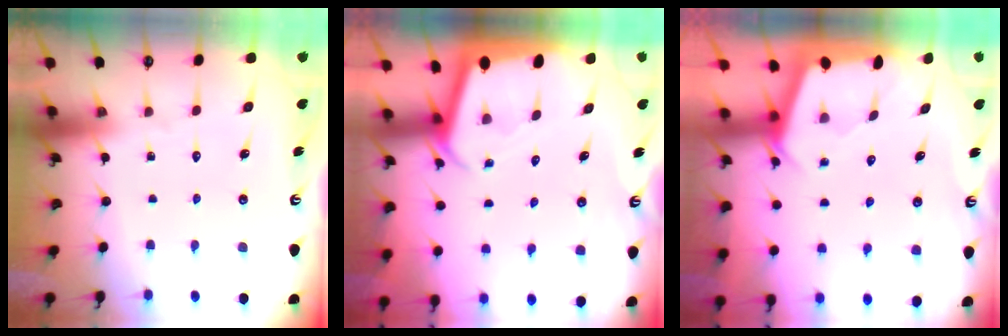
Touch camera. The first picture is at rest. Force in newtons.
{"total": 2.1, "press": 2.1, "slide": 0.2}
{"total": 2.0, "press": 2.0, "slide": 0.3}